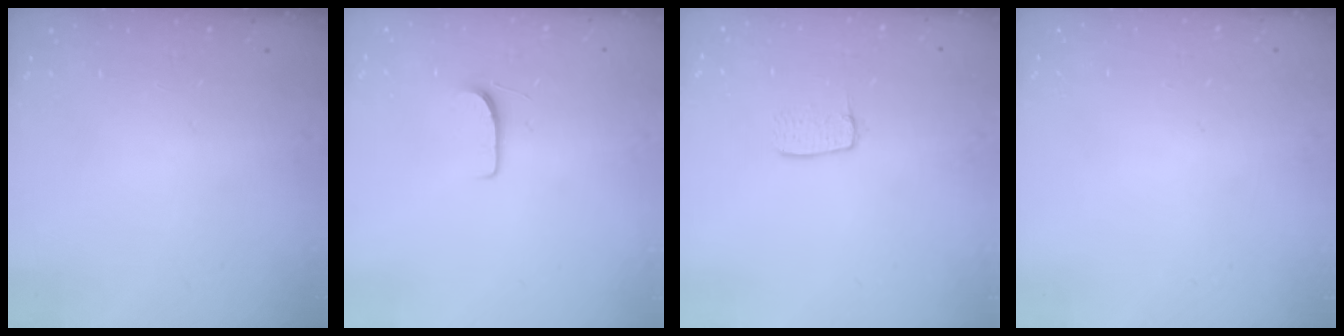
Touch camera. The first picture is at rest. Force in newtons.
{"total": 5.4, "press": 5.3, "slide": 0.5}
{"total": 5.6, "press": 5.6, "slide": 0.2}
{"total": 0.0}